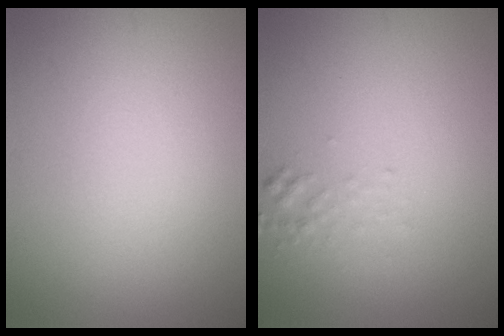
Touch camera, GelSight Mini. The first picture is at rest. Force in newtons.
{"total": 1.0, "press": 1.0, "slide": 0.0}